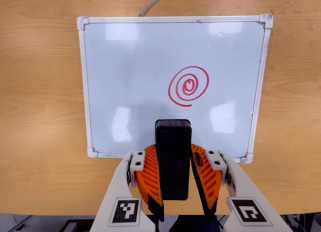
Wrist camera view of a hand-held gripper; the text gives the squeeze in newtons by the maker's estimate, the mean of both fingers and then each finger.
{"total": 8.4, "left": 6.9, "right": 9.9}